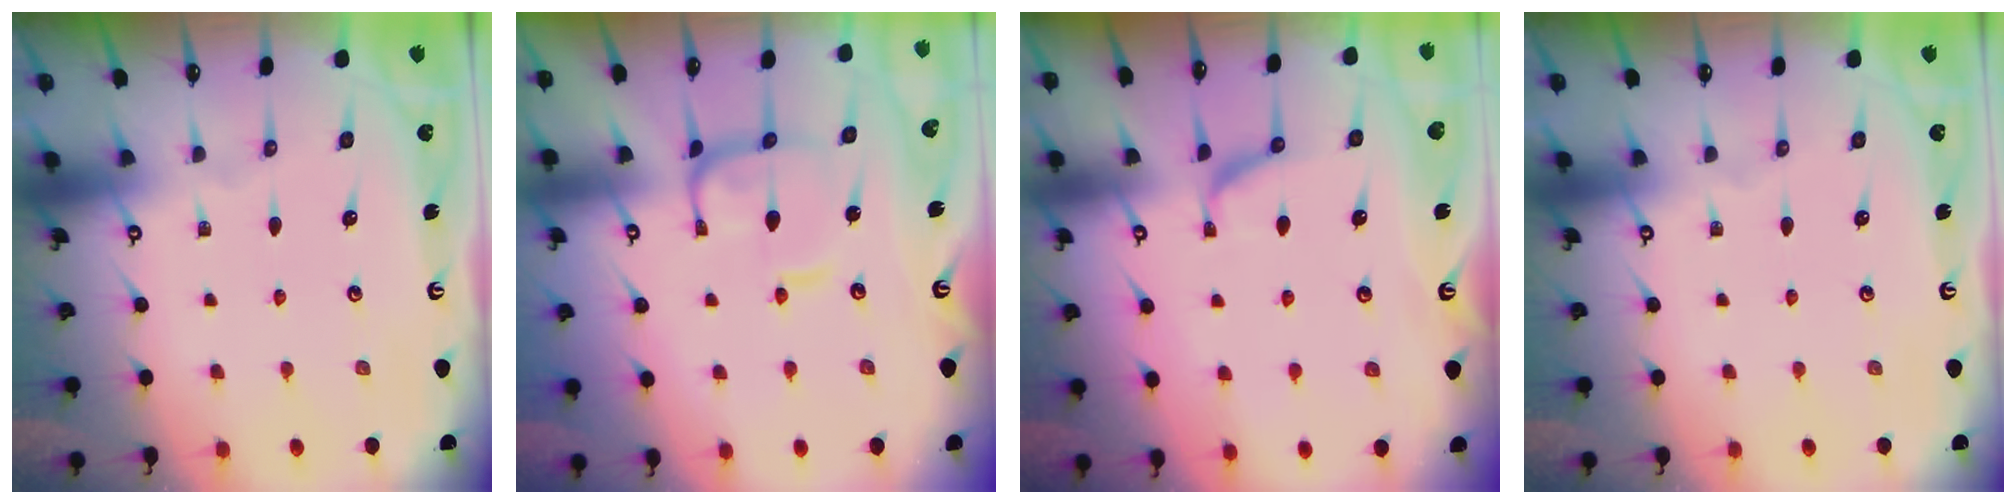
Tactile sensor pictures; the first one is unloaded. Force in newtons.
{"total": 5.1, "press": 5.0, "slide": 0.6}
{"total": 0.0}
{"total": 0.0}